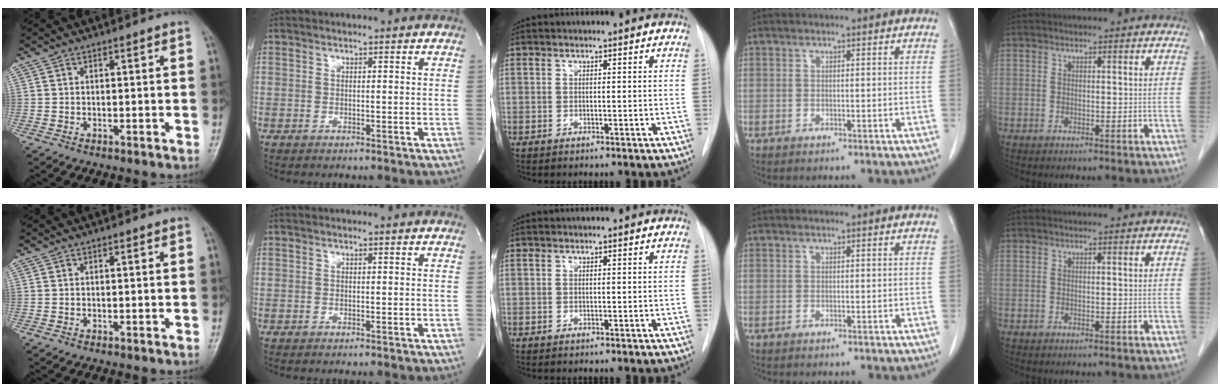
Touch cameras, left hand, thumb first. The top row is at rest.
{}